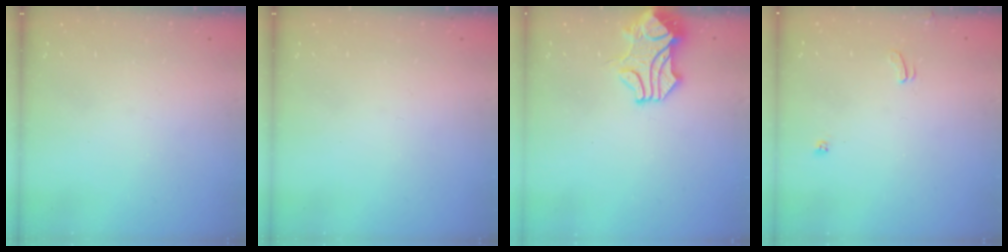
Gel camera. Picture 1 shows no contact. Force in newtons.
{"total": 0.0}
{"total": 1.5, "press": 1.5, "slide": 0.2}
{"total": 2.6, "press": 2.5, "slide": 0.4}